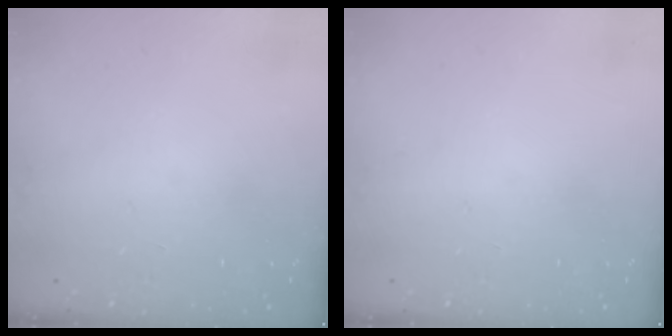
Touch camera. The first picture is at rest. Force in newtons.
{"total": 0.0}